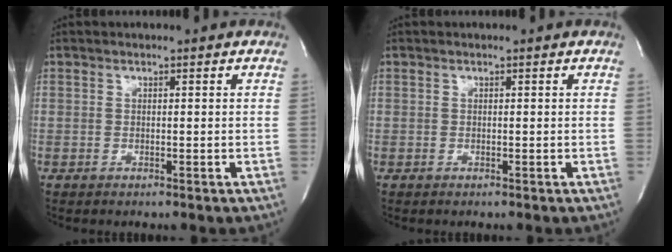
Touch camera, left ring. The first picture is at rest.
{"total": 0.0}